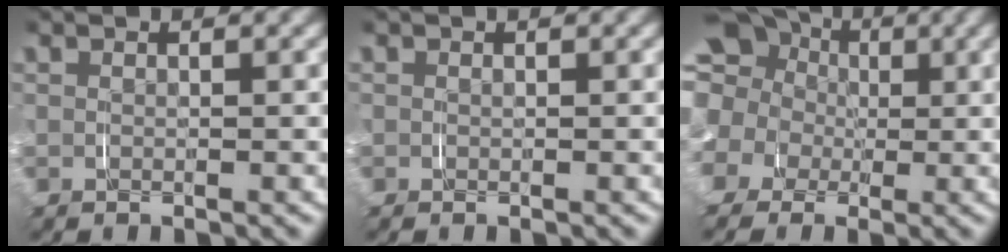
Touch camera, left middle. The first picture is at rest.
{"total": 0.0}
{"total": 12.2, "force": [1.2, 11.1, 4.9], "torque": [-0.124, -0.012, 0.002]}